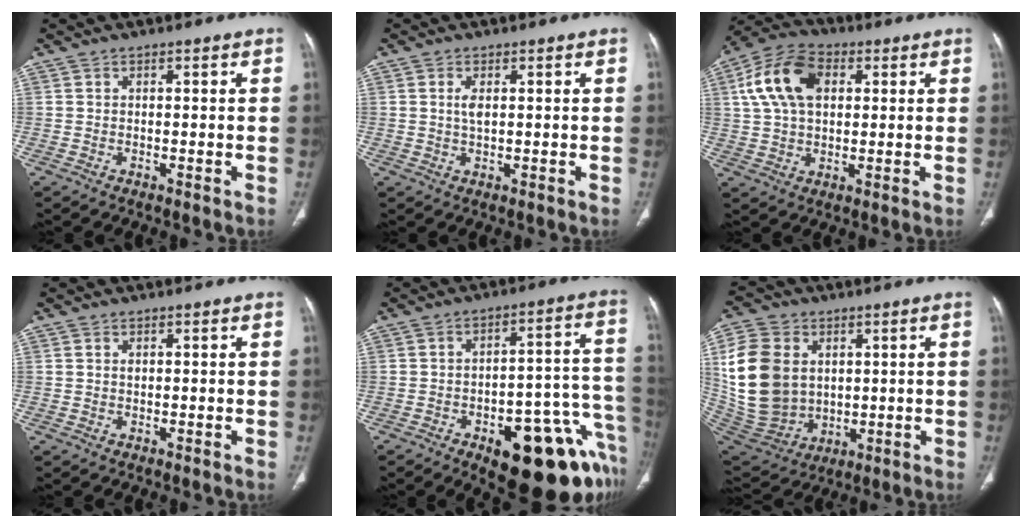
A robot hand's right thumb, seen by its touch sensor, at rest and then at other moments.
{"total": 2.3, "force": [0.5, 1.0, 2.0], "torque": [-0.042, 0.000, 0.013]}
{"total": 13.1, "force": [3.5, 8.3, 9.5], "torque": [-0.174, 0.018, 0.059]}
{"total": 0.7, "force": [0.2, 0.4, 0.5], "torque": [-0.011, 0.004, 0.005]}
{"total": 22.7, "force": [-10.9, 9.4, 17.5], "torque": [-0.137, 0.079, -0.134]}
{"total": 19.1, "force": [3.5, 14.6, 11.7], "torque": [-0.226, -0.012, 0.089]}